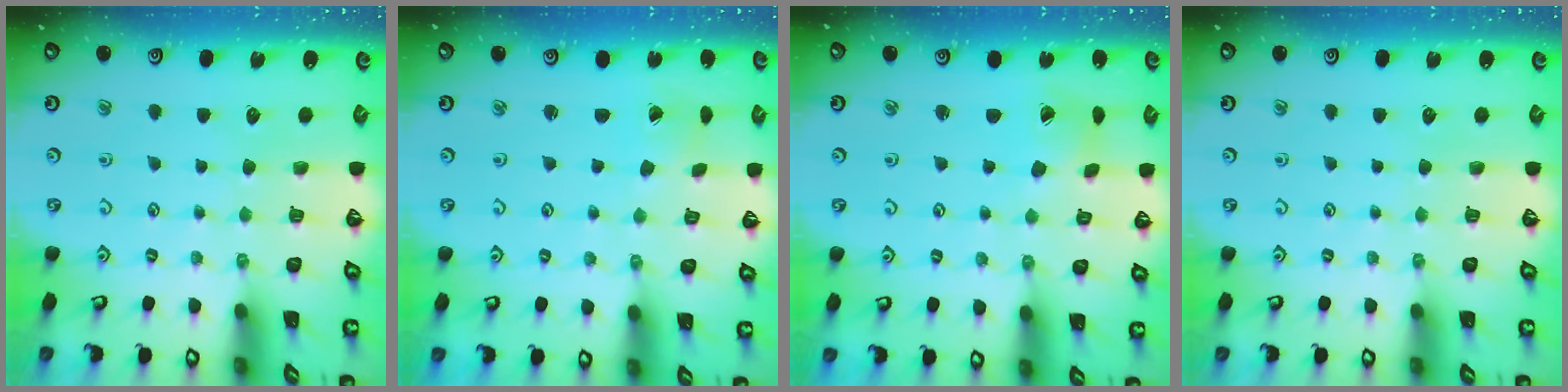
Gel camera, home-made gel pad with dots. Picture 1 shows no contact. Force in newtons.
{"total": 1.5, "press": 1.5, "slide": 0.1}
{"total": 2.7, "press": 2.6, "slide": 0.4}
{"total": 0.0}